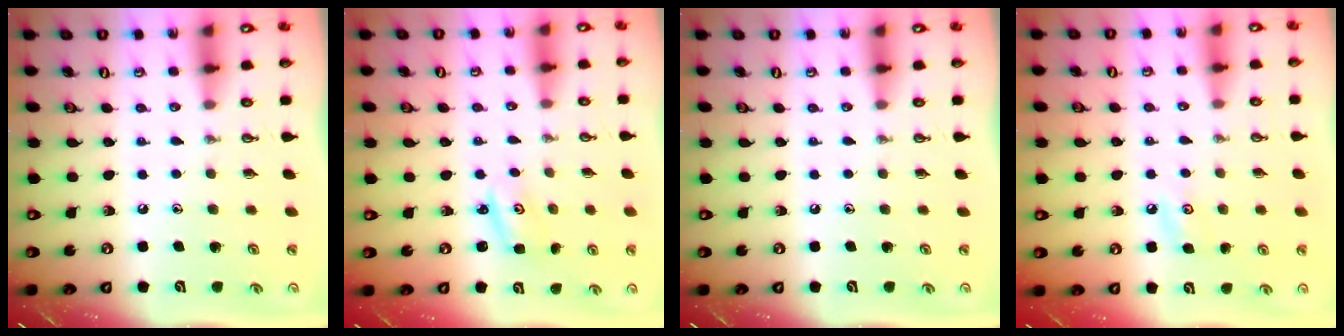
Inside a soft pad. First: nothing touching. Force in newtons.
{"total": 2.4, "press": 2.4, "slide": 0.1}
{"total": 0.0}
{"total": 4.7, "press": 4.6, "slide": 0.7}